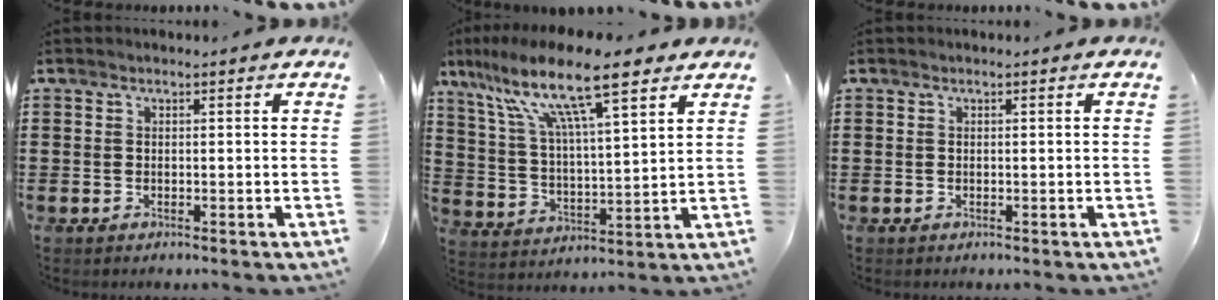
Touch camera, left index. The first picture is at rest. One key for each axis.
{"total": 13.1, "fx": 9.2, "fy": 2.4, "fz": 9.1, "tx": -0.194, "ty": -0.029, "tz": 0.153}
{"total": 0.0}